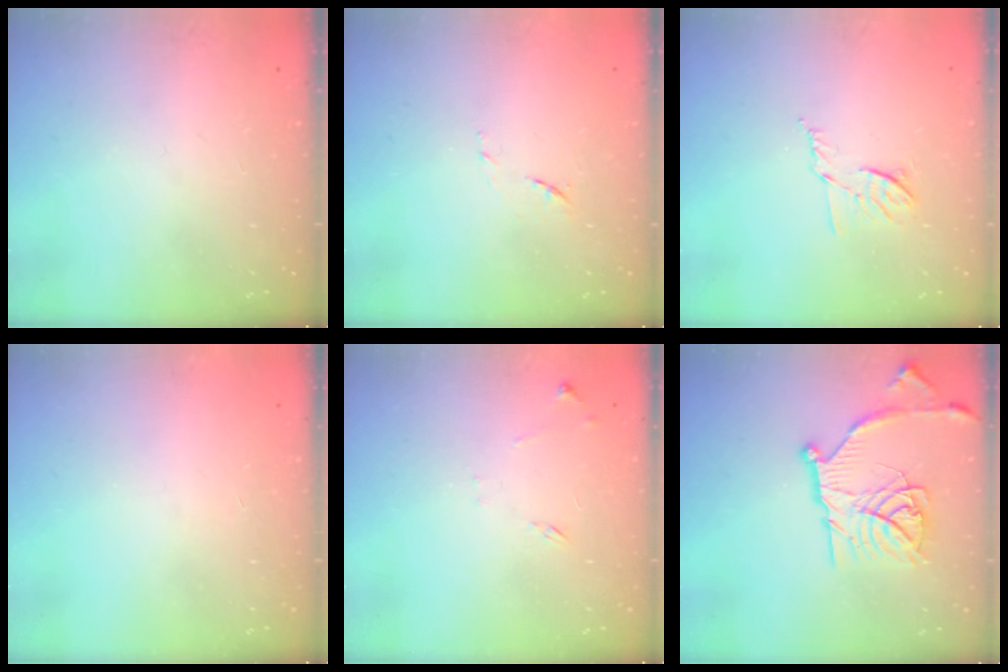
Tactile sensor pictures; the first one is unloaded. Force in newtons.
{"total": 7.8, "press": 7.7, "slide": 0.6}
{"total": 6.5, "press": 6.4, "slide": 1.0}
{"total": 1.6, "press": 1.6, "slide": 0.1}
{"total": 6.7, "press": 6.7, "slide": 0.6}
{"total": 19.1, "press": 19.0, "slide": 1.7}